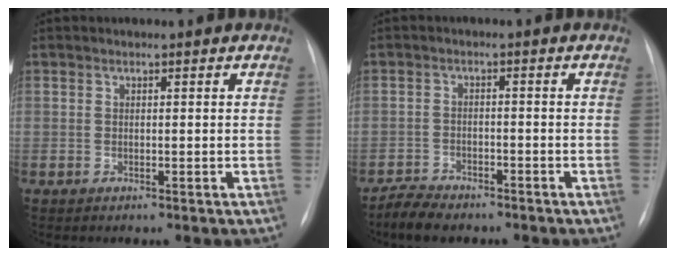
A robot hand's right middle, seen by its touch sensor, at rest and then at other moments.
{"total": 4.3, "force": [-3.9, 1.3, 1.3], "torque": [-0.028, -0.008, -0.069]}